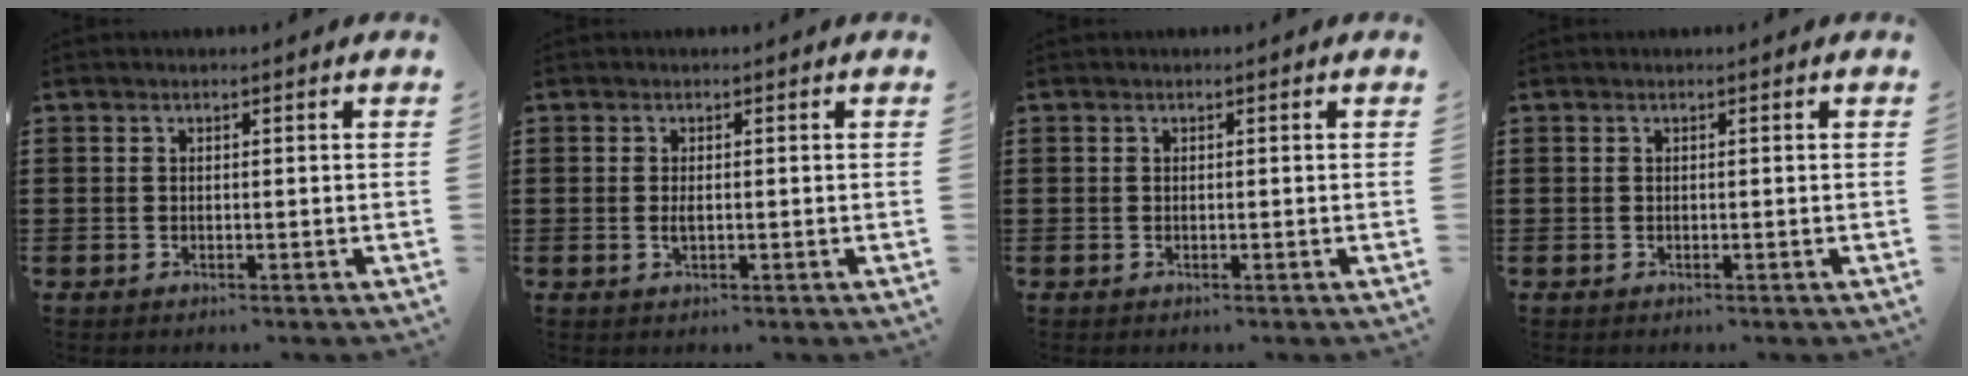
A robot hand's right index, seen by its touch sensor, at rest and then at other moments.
{"total": 1.3, "force": [0.0, 0.3, 1.2], "torque": [-0.032, -0.004, -0.001]}
{"total": 0.0}
{"total": 0.0}